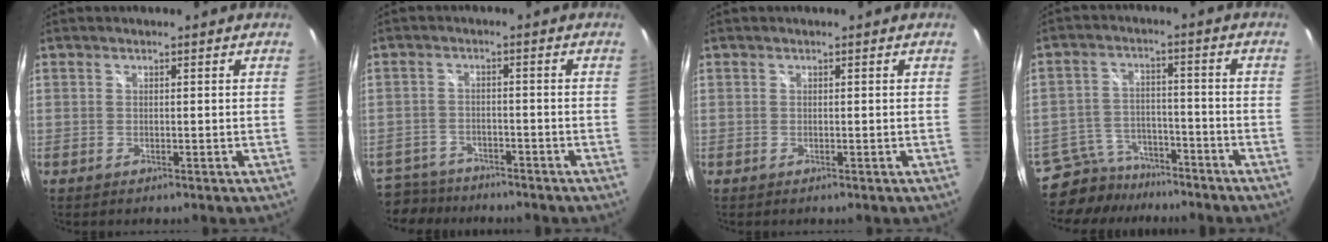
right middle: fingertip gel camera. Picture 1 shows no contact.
{"total": 9.9, "force": [-8.4, 4.6, 2.4], "torque": [-0.084, -0.006, -0.139]}
{"total": 0.0}
{"total": 10.4, "force": [-9.1, 4.8, 1.7], "torque": [-0.061, 0.011, -0.138]}